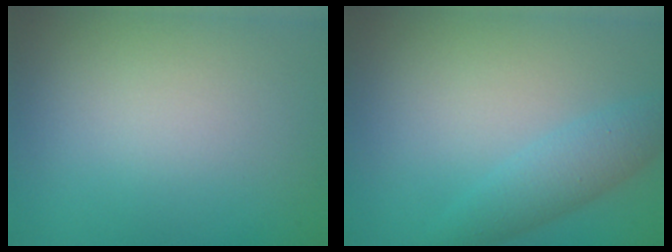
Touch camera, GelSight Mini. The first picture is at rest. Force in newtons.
{"total": 3.1, "press": 3.1, "slide": 0.2}